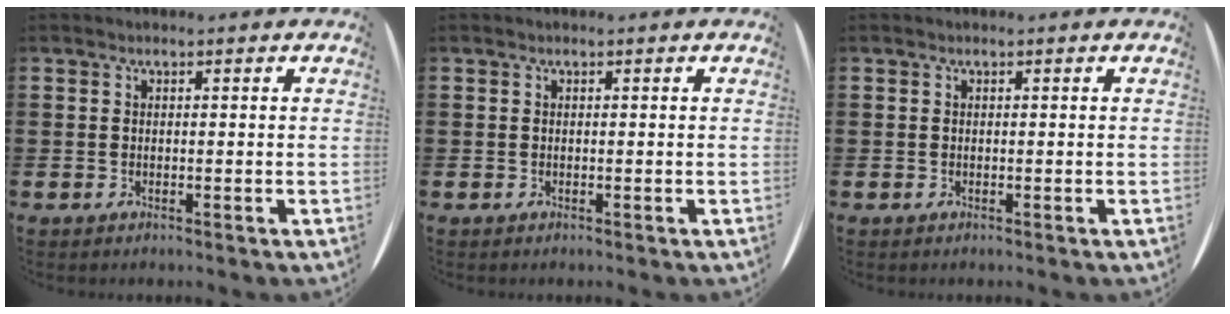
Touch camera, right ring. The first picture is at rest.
{"total": 0.0}
{"total": 0.0}